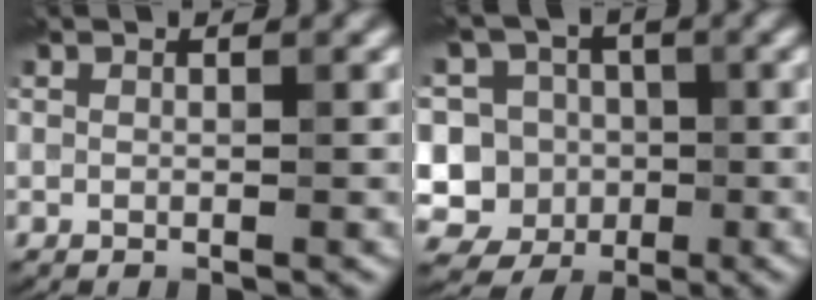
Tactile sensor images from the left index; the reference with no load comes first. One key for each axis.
{"total": 9.5, "fx": -0.5, "fy": 9.1, "fz": 2.8, "tx": -0.063, "ty": 0.039, "tz": -0.046}